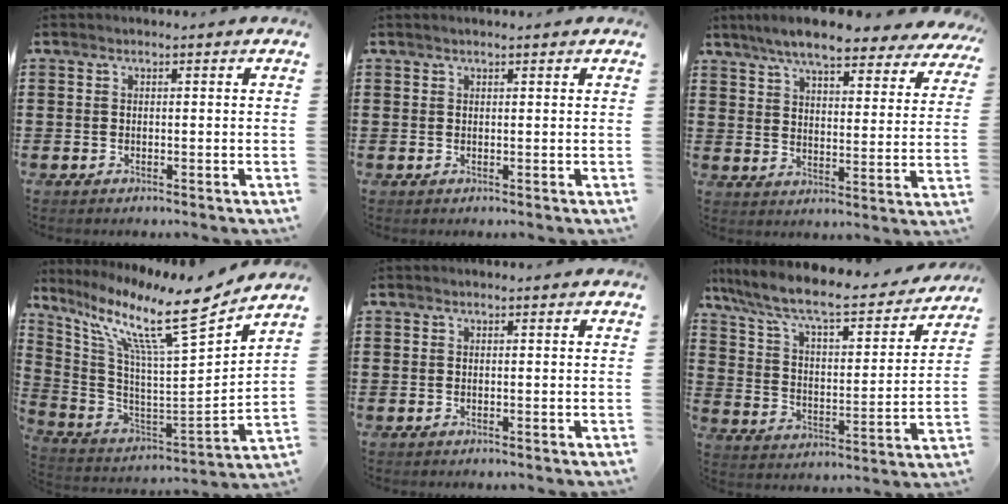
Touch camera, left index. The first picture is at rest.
{"total": 0.5, "force": [0.4, 0.0, 0.3], "torque": [-0.007, 0.000, 0.009]}
{"total": 8.1, "force": [7.2, 0.8, 3.6], "torque": [-0.092, -0.034, 0.127]}
{"total": 13.0, "force": [9.5, 1.3, 8.9], "torque": [-0.189, -0.072, 0.146]}
{"total": 0.0}
{"total": 8.6, "force": [7.2, 1.1, 4.6], "torque": [-0.119, -0.051, 0.117]}